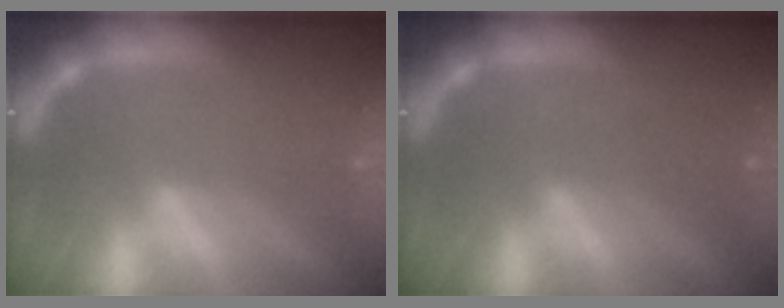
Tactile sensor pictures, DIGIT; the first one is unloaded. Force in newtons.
{"total": 2.0}